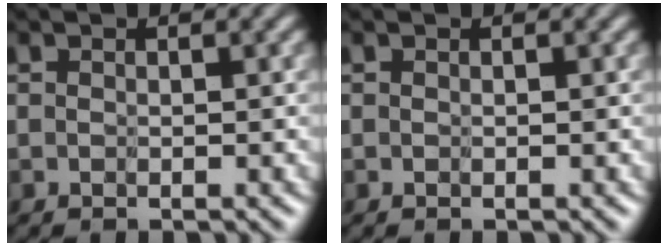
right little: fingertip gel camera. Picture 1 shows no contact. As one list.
[{"total": 0.0}]